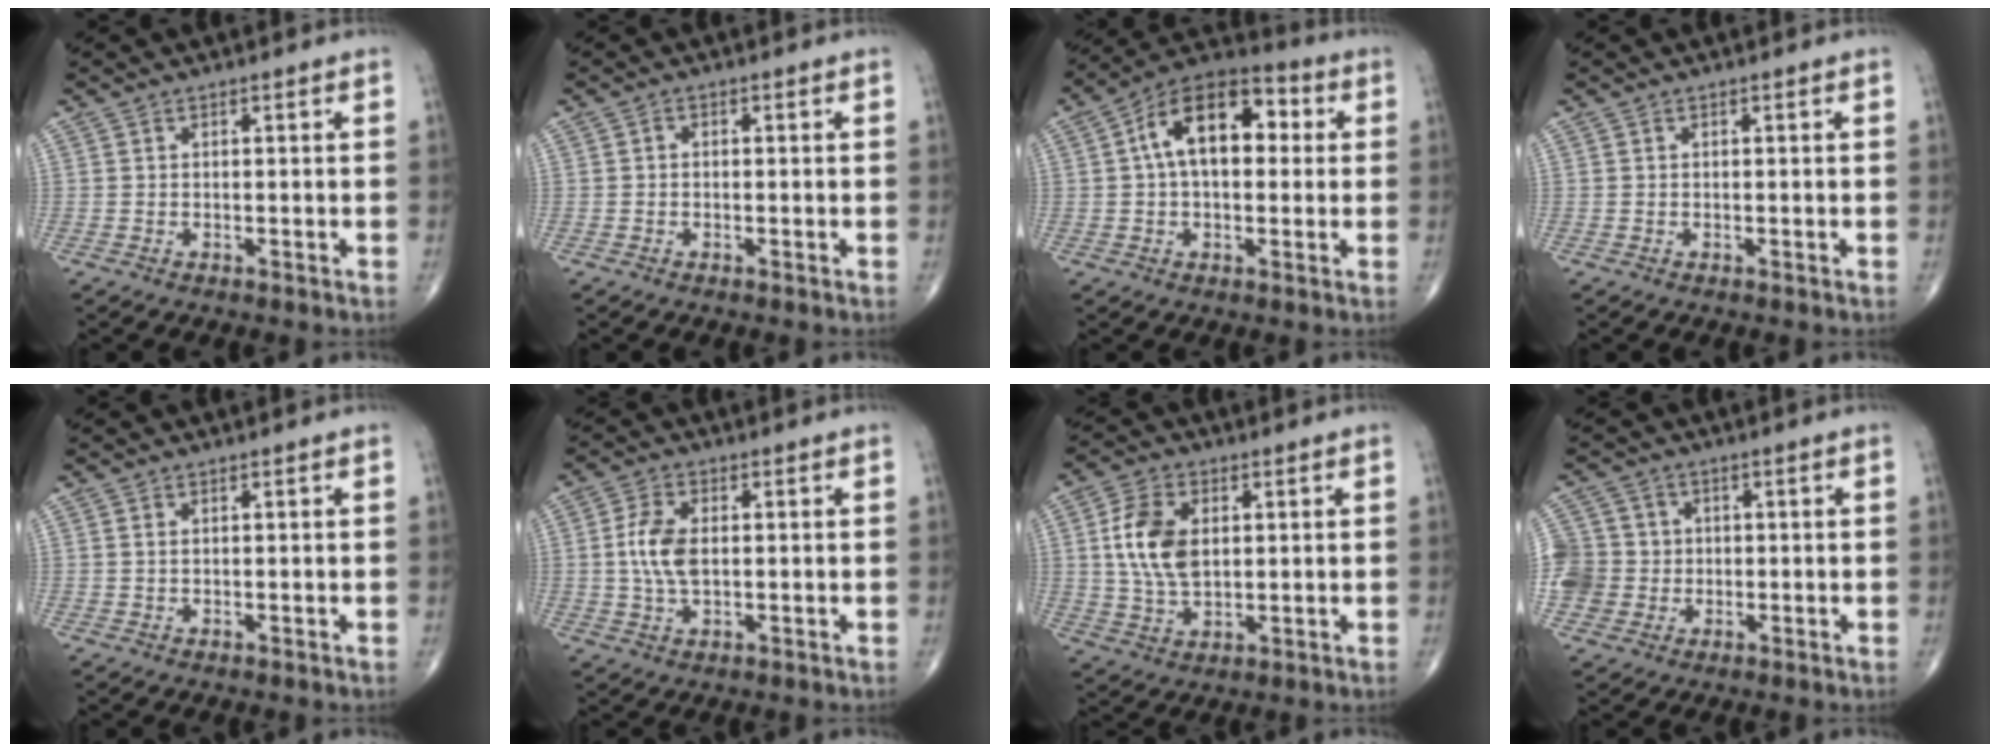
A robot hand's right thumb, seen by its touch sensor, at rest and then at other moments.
{"total": 0.8, "force": [-0.1, 0.7, 0.5], "torque": [-0.002, 0.004, -0.006]}
{"total": 15.3, "force": [2.6, 8.9, 12.2], "torque": [-0.179, 0.035, 0.031]}
{"total": 0.0}
{"total": 0.6, "force": [0.2, 0.3, 0.5], "torque": [-0.011, 0.005, 0.006]}
{"total": 6.8, "force": [0.4, 3.8, 5.7], "torque": [-0.119, 0.003, 0.005]}
{"total": 10.5, "force": [1.8, 6.5, 8.0], "torque": [-0.149, -0.003, 0.038]}
{"total": 9.0, "force": [-0.6, 8.7, 2.1], "torque": [-0.030, 0.020, -0.007]}